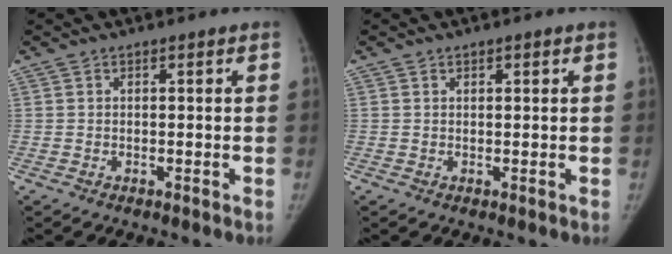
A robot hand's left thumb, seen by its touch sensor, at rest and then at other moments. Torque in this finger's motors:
{"motor_torque": [-1.03, -1.04, -0.84, 0.46, -0.30]}